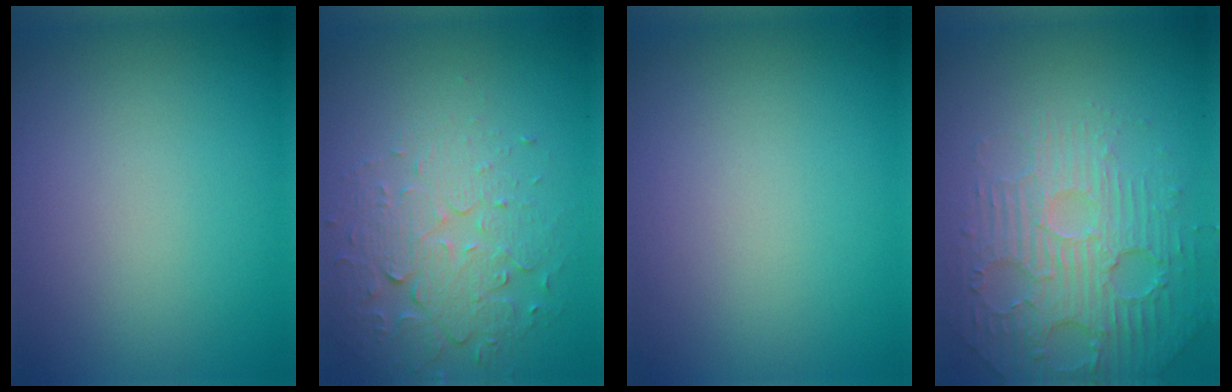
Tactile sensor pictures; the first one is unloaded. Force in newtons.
{"total": 5.4, "press": 3.7, "slide": 3.9}
{"total": 0.0}
{"total": 5.4, "press": 3.8, "slide": 3.9}